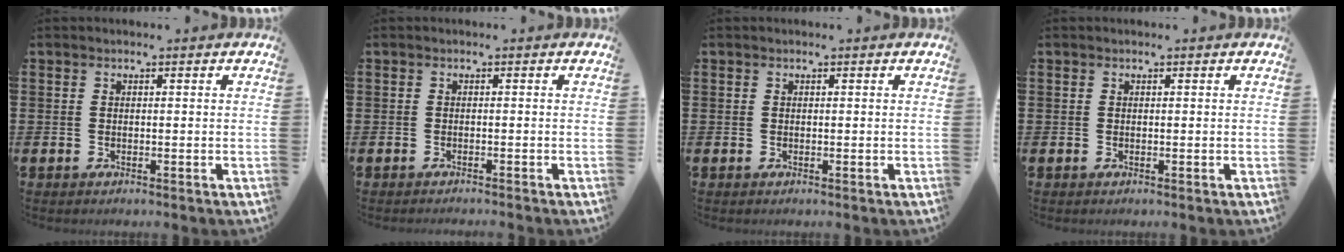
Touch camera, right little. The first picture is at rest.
{"total": 0.6, "force": [-0.5, -0.2, 0.0], "torque": [0.000, -0.002, -0.011]}
{"total": 0.0}
{"total": 0.0}